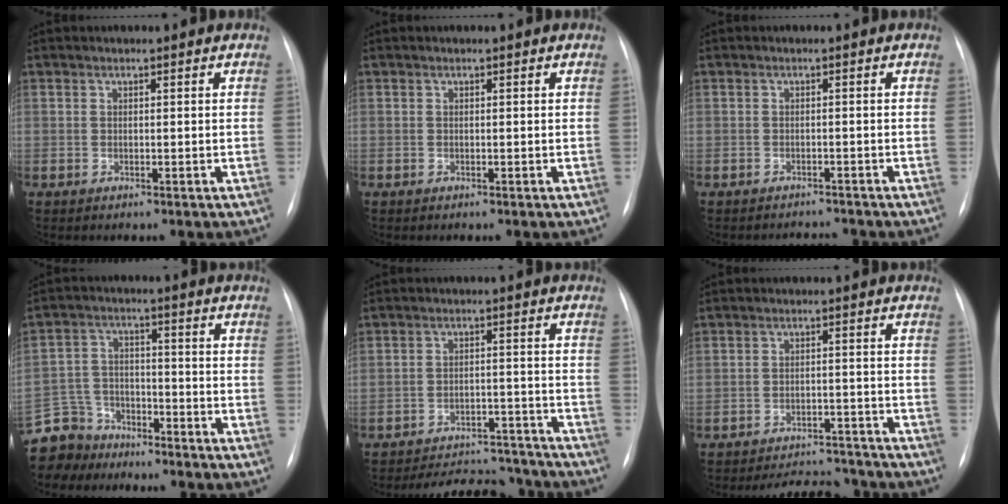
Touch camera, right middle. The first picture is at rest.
{"total": 0.0}
{"total": 2.4, "force": [-2.4, 0.1, -0.4], "torque": [0.006, -0.007, -0.031]}
{"total": 8.7, "force": [-7.6, 4.2, -0.3], "torque": [-0.002, 0.016, -0.144]}
{"total": 13.2, "force": [-12.6, 3.2, 2.0], "torque": [-0.022, 0.015, -0.165]}
{"total": 9.0, "force": [-8.8, 1.9, 1.1], "torque": [-0.010, 0.004, -0.120]}